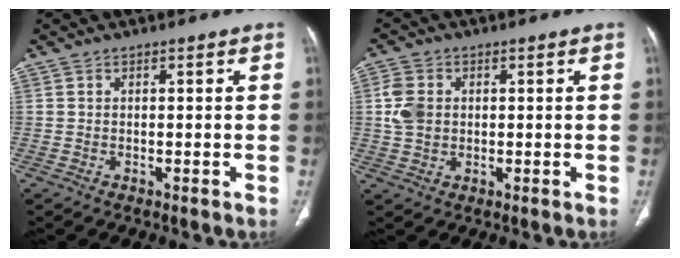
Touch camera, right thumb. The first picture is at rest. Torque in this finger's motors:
{"motor_torque": [0.69, 0.58, 0.39, 0.81, 0.06]}